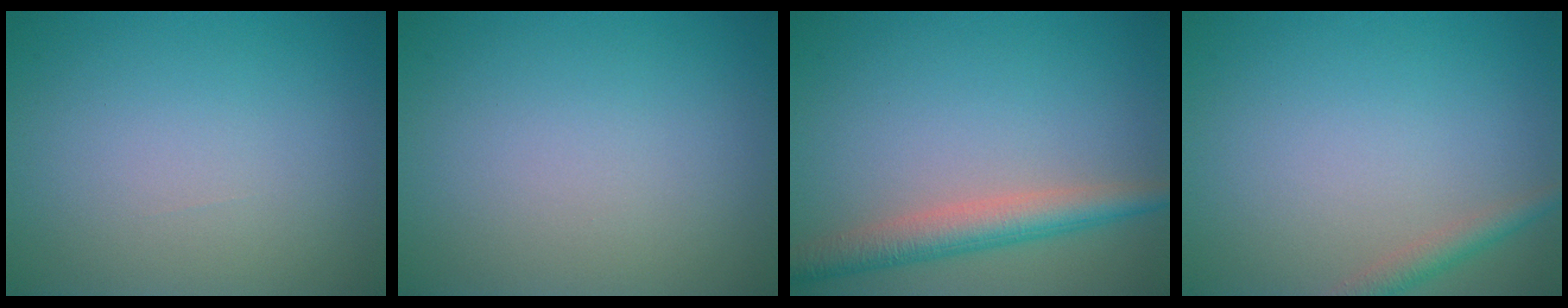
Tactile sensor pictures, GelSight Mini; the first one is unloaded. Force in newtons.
{"total": 0.0}
{"total": 4.1, "press": 4.1, "slide": 0.1}
{"total": 1.9, "press": 1.9, "slide": 0.0}